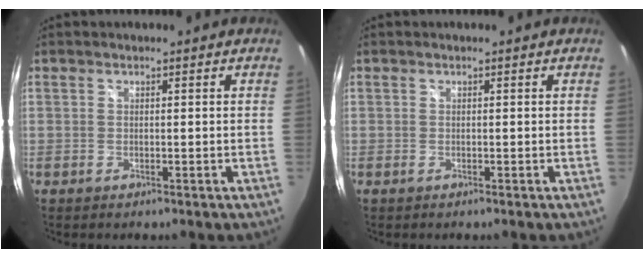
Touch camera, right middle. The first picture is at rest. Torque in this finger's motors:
{"motor_torque": [0.05, -0.09, 0.00, 0.00]}